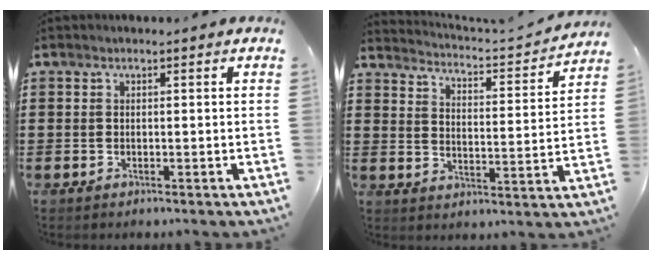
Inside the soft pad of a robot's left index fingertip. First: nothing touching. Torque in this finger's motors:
{"motor_torque": [-0.57, 0.64, -0.38, -0.03]}